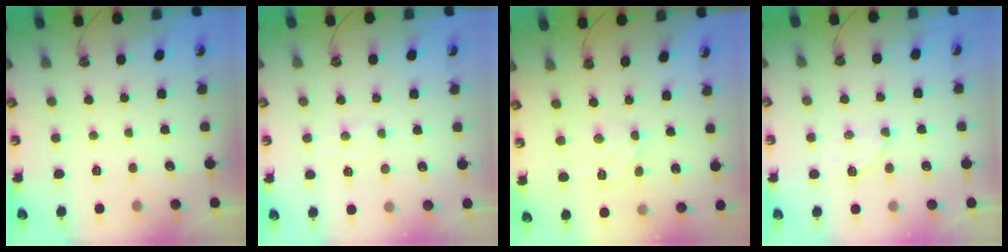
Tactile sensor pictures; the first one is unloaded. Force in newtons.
{"total": 5.8, "press": 5.7, "slide": 0.7}
{"total": 6.4, "press": 6.4, "slide": 0.7}
{"total": 4.1, "press": 3.9, "slide": 1.2}